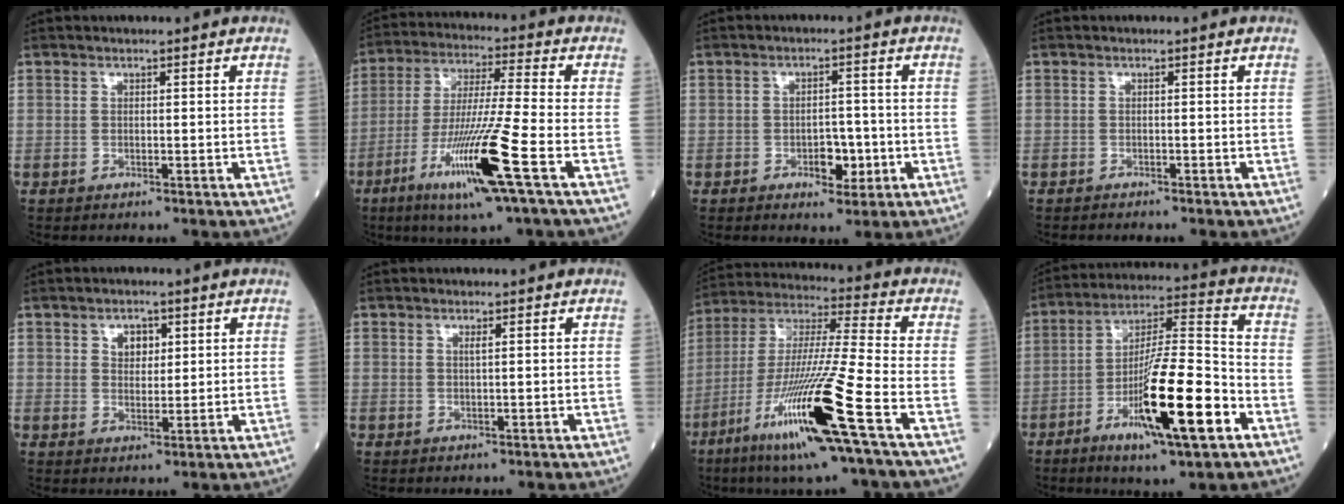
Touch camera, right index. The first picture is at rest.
{"total": 15.0, "force": [-6.4, -0.8, 13.5], "torque": [-0.273, -0.025, -0.117]}
{"total": 4.1, "force": [-1.4, 2.2, 3.2], "torque": [-0.044, 0.004, -0.013]}
{"total": 1.1, "force": [-1.0, -0.1, 0.4], "torque": [-0.006, 0.000, -0.012]}
{"total": 3.1, "force": [1.4, 2.0, 1.9], "torque": [-0.027, 0.004, 0.026]}
{"total": 0.6, "force": [0.3, -0.1, 0.5], "torque": [-0.015, 0.000, 0.009]}
{"total": 19.1, "force": [-8.7, -1.0, 16.9], "torque": [-0.357, -0.041, -0.167]}
{"total": 17.0, "force": [-6.9, 1.6, 15.4], "torque": [-0.274, -0.015, -0.116]}